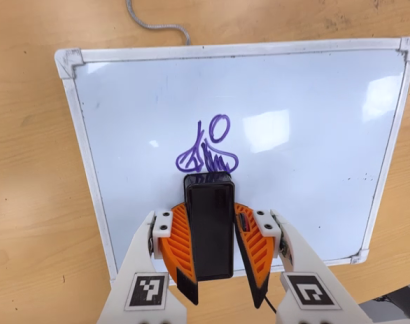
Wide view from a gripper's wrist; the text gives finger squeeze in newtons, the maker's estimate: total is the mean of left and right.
{"total": 13.6, "left": 13.6, "right": 13.6}